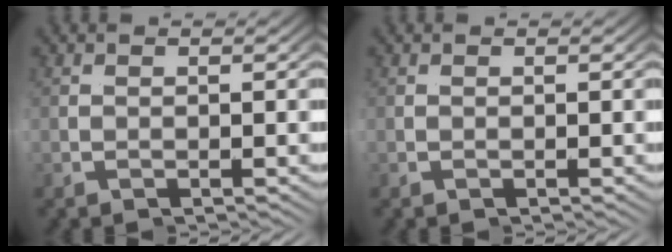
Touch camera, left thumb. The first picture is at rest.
{"total": 0.0}